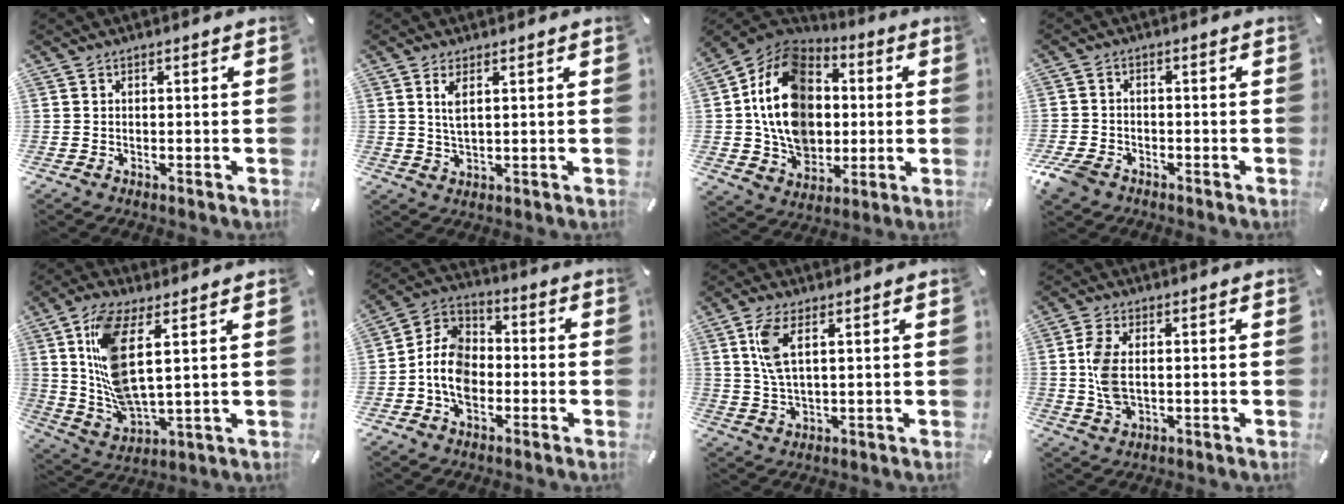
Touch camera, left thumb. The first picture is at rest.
{"total": 3.6, "force": [1.6, 1.2, 3.0], "torque": [-0.058, 0.000, 0.025]}
{"total": 18.4, "force": [0.1, 15.3, 10.2], "torque": [-0.196, 0.004, 0.004]}
{"total": 4.6, "force": [-3.1, 2.8, 1.8], "torque": [-0.052, 0.013, -0.063]}
{"total": 13.6, "force": [4.9, 5.0, 11.7], "torque": [-0.267, -0.021, 0.087]}
{"total": 9.6, "force": [-3.4, 7.3, 5.3], "torque": [-0.135, 0.014, -0.071]}
{"total": 6.5, "force": [2.5, 2.6, 5.4], "torque": [-0.123, 0.002, 0.042]}
{"total": 7.4, "force": [0.6, 3.9, 6.2], "torque": [-0.139, -0.001, 0.004]}